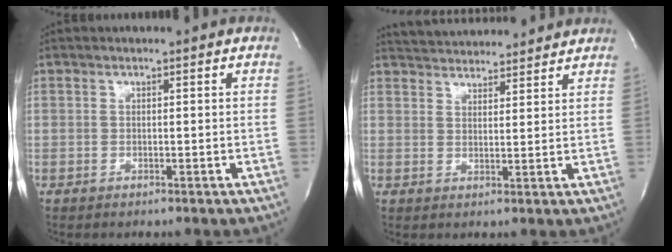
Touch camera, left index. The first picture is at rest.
{"total": 12.0, "force": [11.3, 2.4, 3.0], "torque": [-0.043, 0.026, 0.152]}